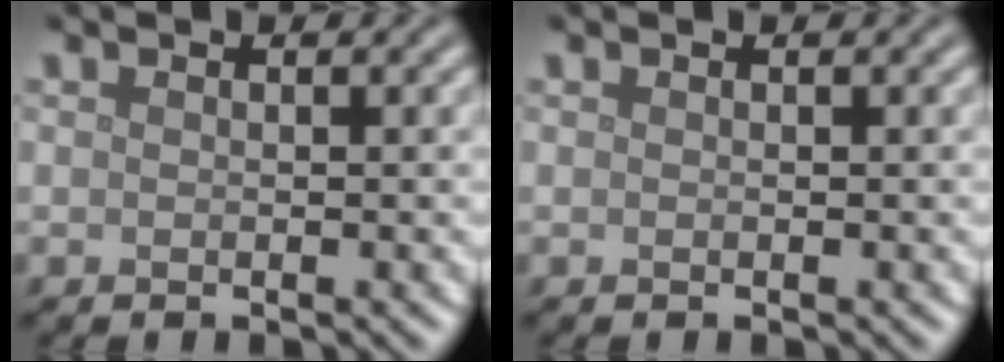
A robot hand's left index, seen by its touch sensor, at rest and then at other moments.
{"total": 0.0}